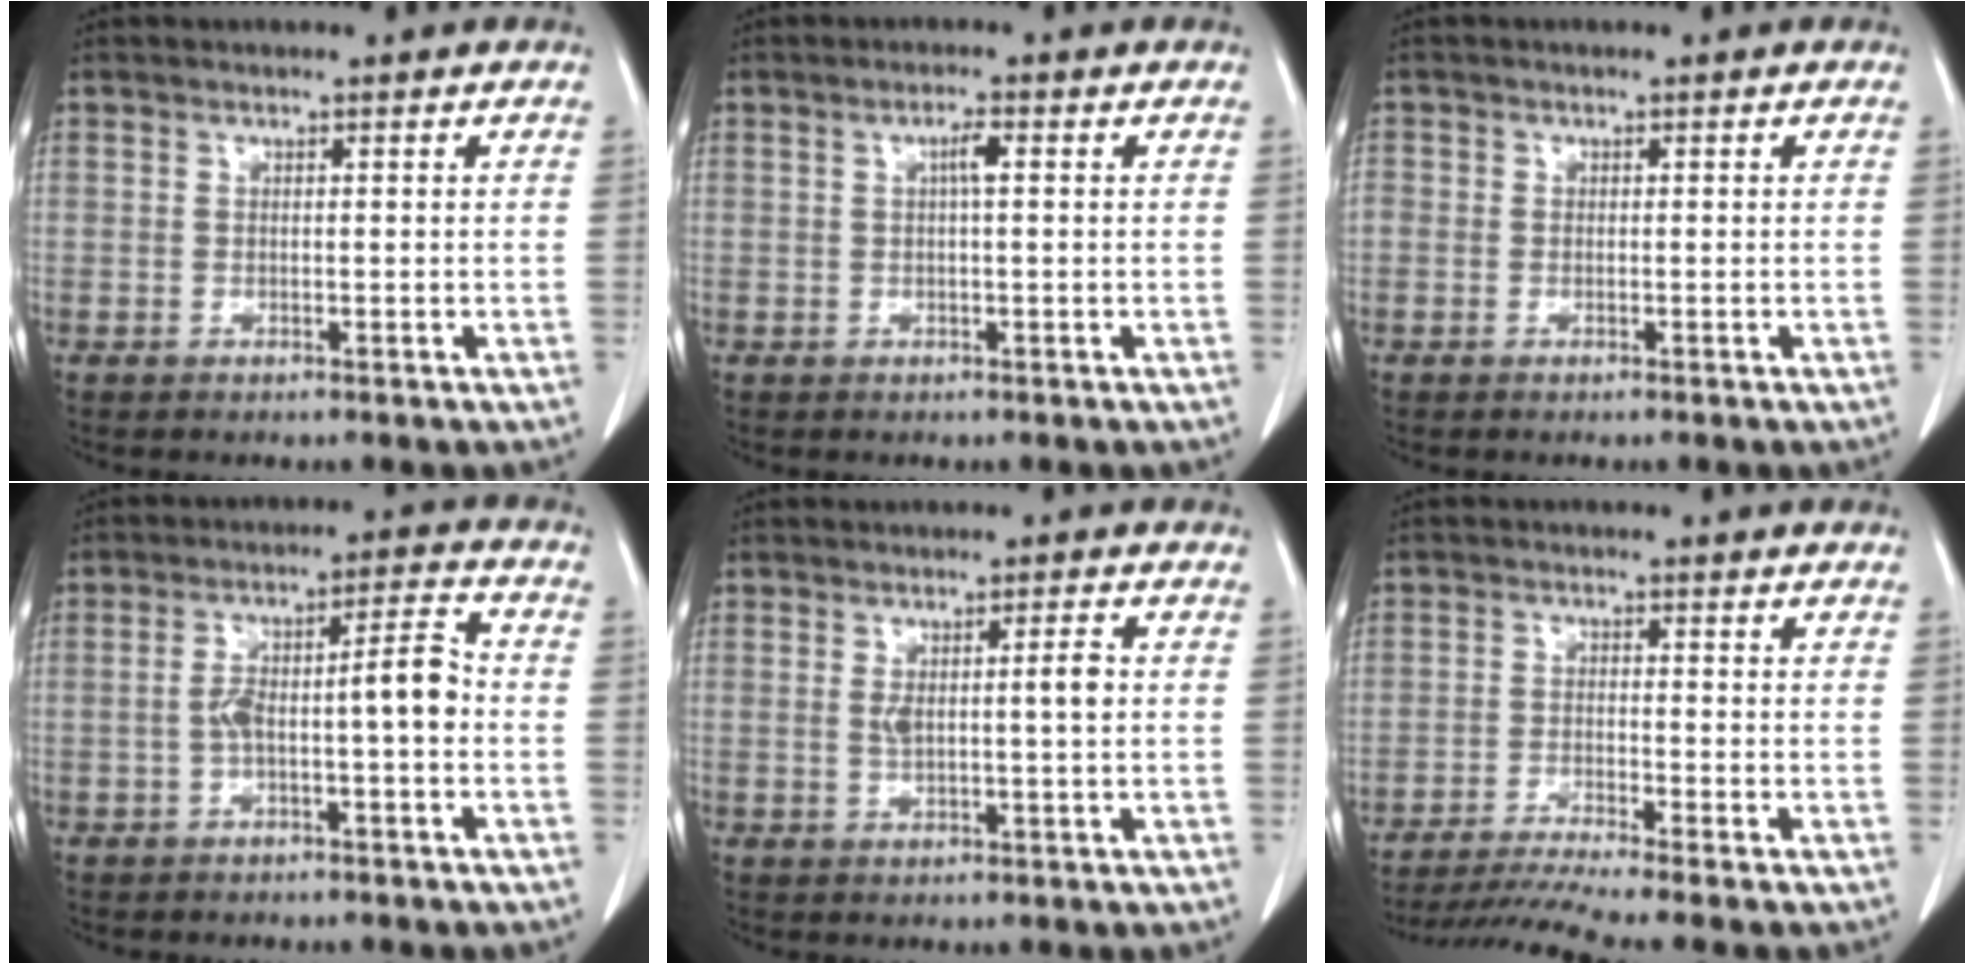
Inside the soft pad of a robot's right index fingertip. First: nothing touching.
{"total": 2.1, "force": [0.4, 0.2, 2.0], "torque": [-0.036, 0.004, 0.006]}
{"total": 1.2, "force": [-0.1, 1.0, 0.6], "torque": [-0.019, 0.009, -0.002]}
{"total": 7.6, "force": [-1.3, 1.3, 7.4], "torque": [-0.125, 0.032, -0.020]}
{"total": 4.0, "force": [0.6, 0.5, 3.9], "torque": [-0.067, 0.007, 0.012]}
{"total": 7.6, "force": [-6.6, -2.0, 3.2], "torque": [-0.051, -0.020, -0.114]}